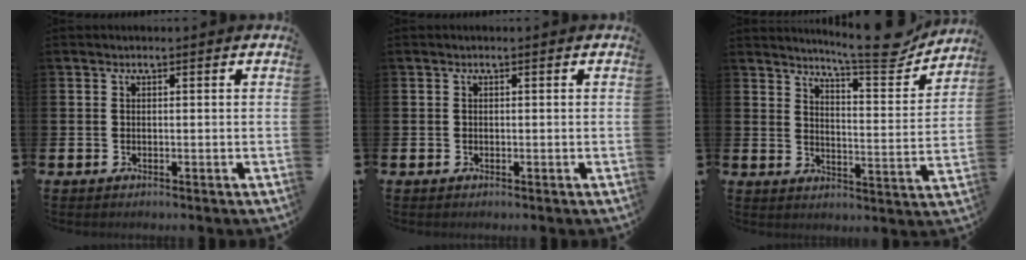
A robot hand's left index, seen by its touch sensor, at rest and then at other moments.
{"total": 0.0}
{"total": 8.7, "force": [7.9, 0.7, 3.5], "torque": [-0.061, -0.054, 0.134]}